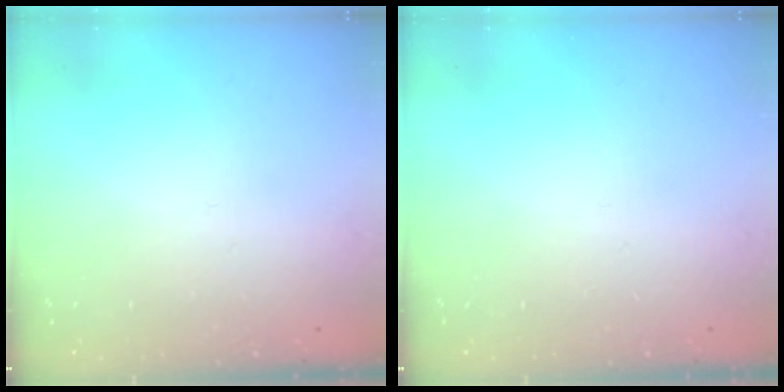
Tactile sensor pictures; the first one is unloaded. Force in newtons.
{"total": 0.0}